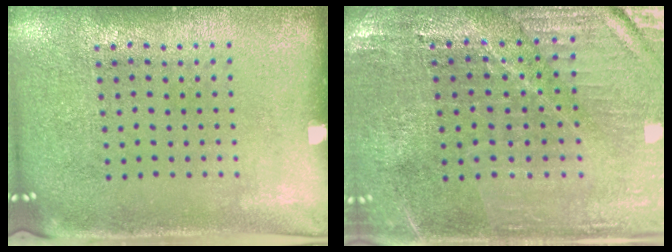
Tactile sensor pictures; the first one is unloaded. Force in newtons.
{"total": 1.7, "press": 1.7, "slide": 0.3}